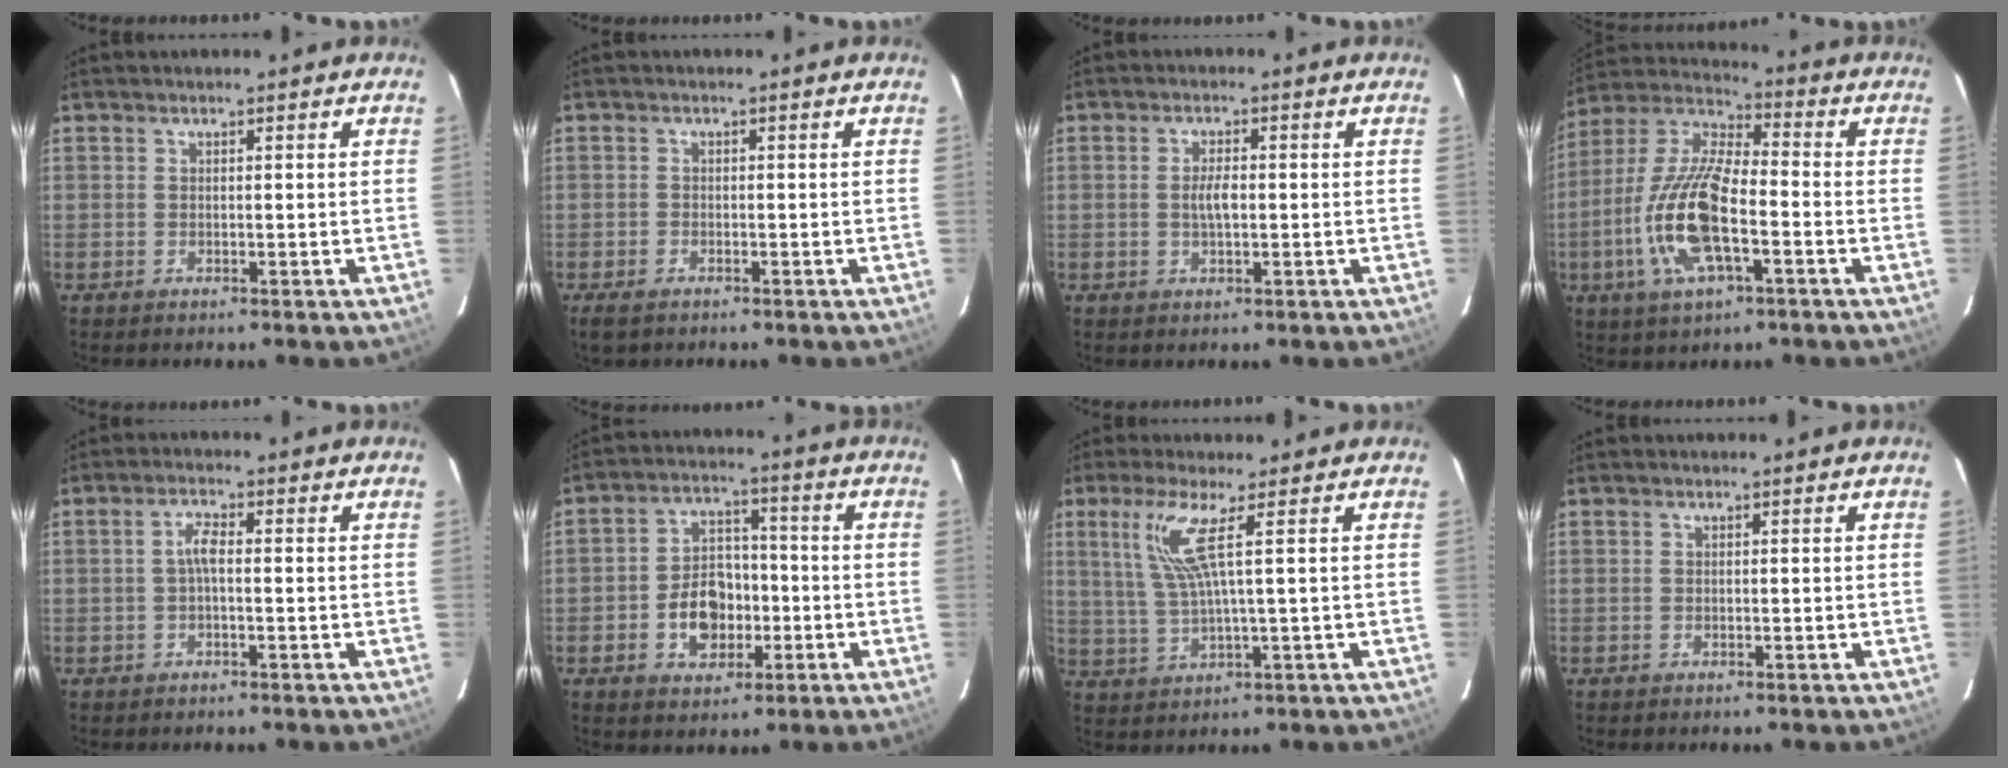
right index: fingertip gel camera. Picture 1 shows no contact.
{"total": 2.9, "force": [-2.0, 1.7, 1.4], "torque": [-0.032, -0.004, -0.037]}
{"total": 3.1, "force": [-0.2, 1.2, 2.9], "torque": [-0.055, 0.002, -0.003]}
{"total": 16.4, "force": [-5.1, 5.7, 14.6], "torque": [-0.306, -0.009, -0.104]}
{"total": 2.5, "force": [-0.3, 0.7, 2.4], "torque": [-0.049, 0.008, -0.006]}
{"total": 9.4, "force": [-2.9, 6.9, 5.7], "torque": [-0.113, 0.020, -0.038]}
{"total": 6.9, "force": [2.7, -0.4, 6.4], "torque": [-0.134, -0.002, 0.063]}
{"total": 0.0}